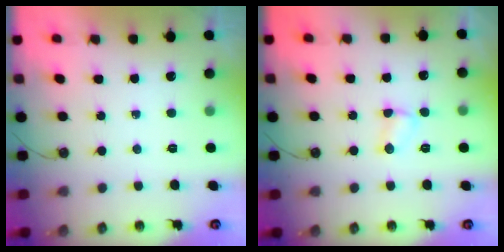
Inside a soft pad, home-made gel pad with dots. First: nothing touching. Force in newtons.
{"total": 4.9, "press": 4.9, "slide": 0.5}